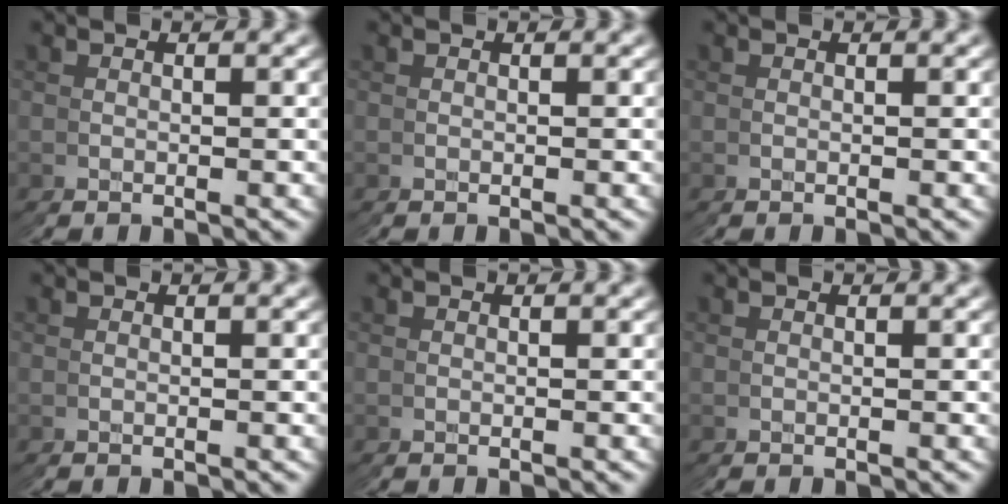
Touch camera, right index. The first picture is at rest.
{"total": 0.0}
{"total": 0.0}
{"total": 0.0}
{"total": 0.0}
{"total": 0.0}